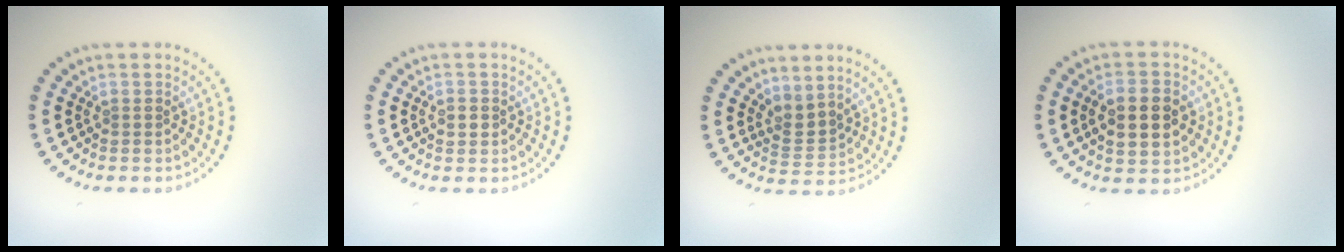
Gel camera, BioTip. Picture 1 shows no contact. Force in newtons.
{"total": 1.8, "press": 1.7, "slide": 0.2}
{"total": 2.2, "press": 1.5, "slide": 1.7}
{"total": 5.0, "press": 5.0, "slide": 0.3}